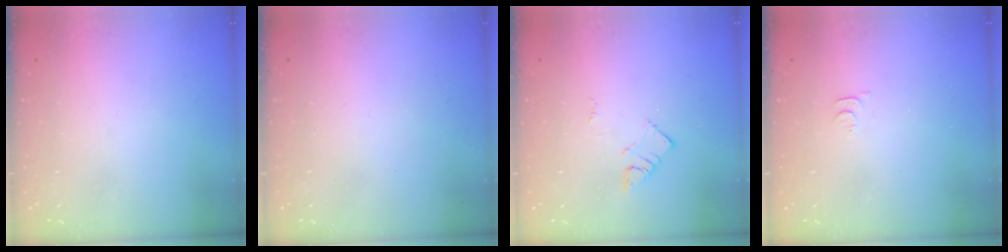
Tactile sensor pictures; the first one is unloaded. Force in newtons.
{"total": 1.8, "press": 1.8, "slide": 0.2}
{"total": 3.3, "press": 3.3, "slide": 0.2}
{"total": 3.6, "press": 3.6, "slide": 0.4}